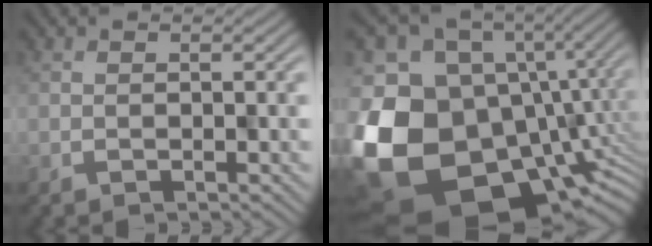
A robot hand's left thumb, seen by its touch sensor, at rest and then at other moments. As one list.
[{"total": 19.2, "force": [-4.4, 14.7, 11.5], "torque": [-0.302, -0.046, -0.046]}]